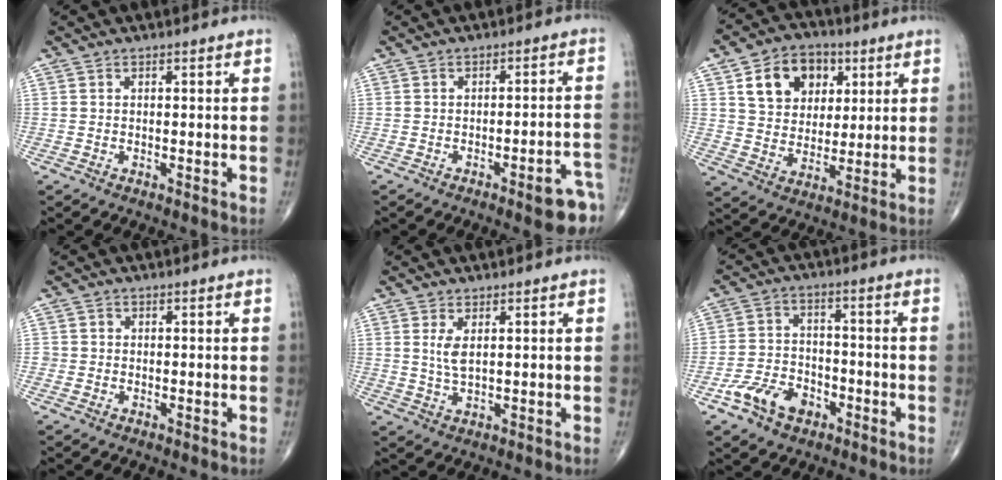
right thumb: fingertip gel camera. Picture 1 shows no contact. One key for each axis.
{"total": 7.6, "fx": -4.4, "fy": 1.6, "fz": 6.0, "tx": -0.062, "ty": 0.026, "tz": -0.049}
{"total": 13.1, "fx": 5.1, "fy": 9.9, "fz": 6.9, "tx": -0.077, "ty": -0.009, "tz": 0.087}
{"total": 1.1, "fx": -0.2, "fy": 1.0, "fz": 0.1, "tx": 0.006, "ty": 0.005, "tz": -0.007}
{"total": 3.4, "fx": 1.0, "fy": 1.3, "fz": 2.9, "tx": -0.061, "ty": -0.009, "tz": 0.027}
{"total": 8.9, "fx": -4.7, "fy": 5.8, "fz": 4.8, "tx": -0.071, "ty": 0.028, "tz": -0.083}